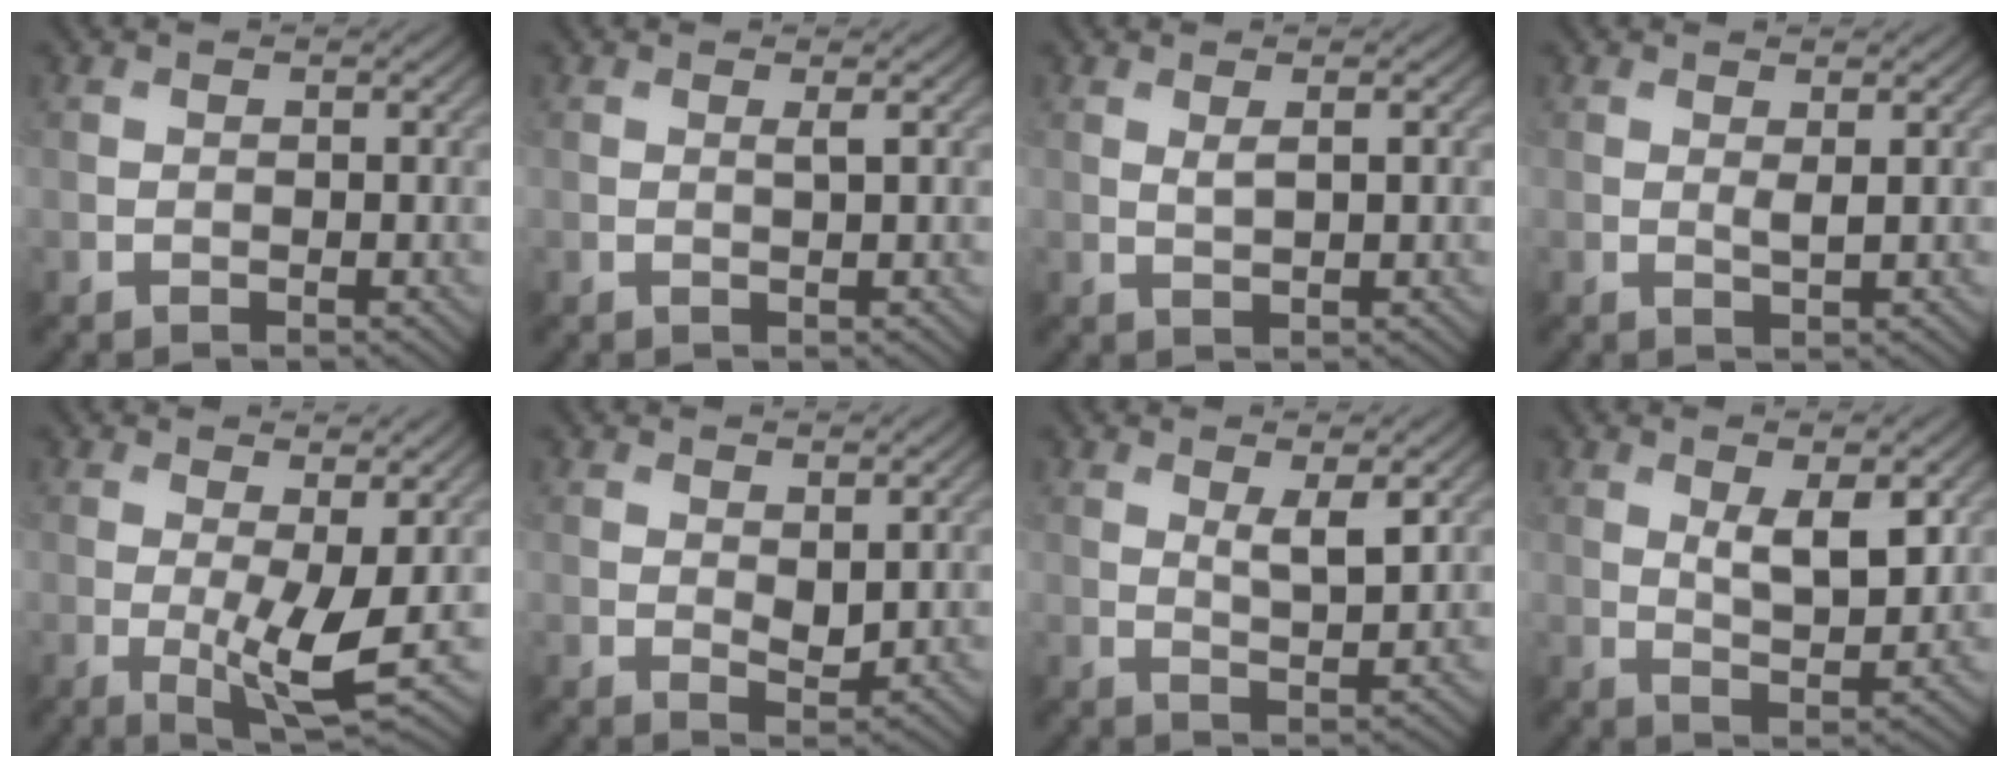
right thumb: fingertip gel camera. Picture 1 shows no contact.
{"total": 0.8, "force": [0.4, -0.1, 0.7], "torque": [-0.016, 0.002, 0.004]}
{"total": 1.4, "force": [0.6, 0.2, 1.2], "torque": [-0.028, 0.000, 0.013]}
{"total": 1.0, "force": [0.5, 0.1, 0.9], "torque": [-0.019, -0.005, 0.007]}
{"total": 5.7, "force": [-0.5, 1.2, 5.6], "torque": [-0.103, -0.007, -0.009]}
{"total": 2.1, "force": [0.7, 1.1, 1.7], "torque": [-0.030, -0.009, 0.015]}
{"total": 3.4, "force": [1.6, 0.8, 2.9], "torque": [-0.060, -0.009, 0.031]}
{"total": 5.6, "force": [2.0, 2.1, 4.9], "torque": [-0.089, -0.008, 0.038]}